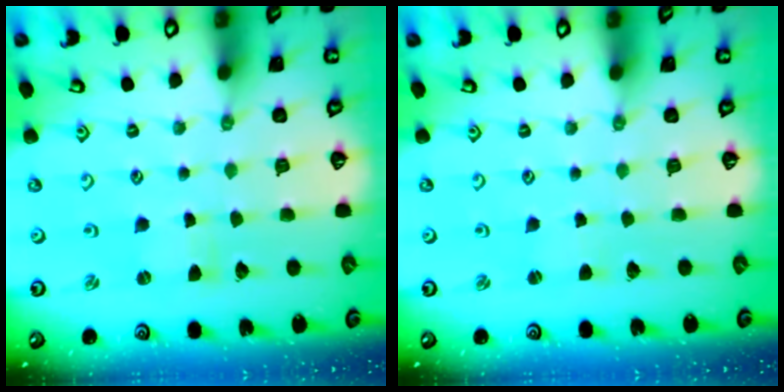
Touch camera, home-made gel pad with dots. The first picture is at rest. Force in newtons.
{"total": 1.5, "press": 1.5, "slide": 0.3}